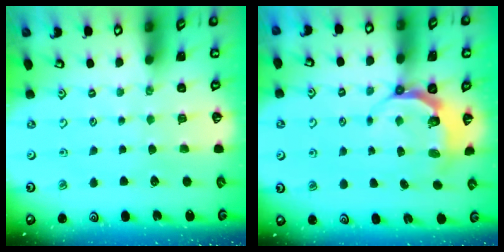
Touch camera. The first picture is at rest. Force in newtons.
{"total": 6.2, "press": 5.3, "slide": 3.3}